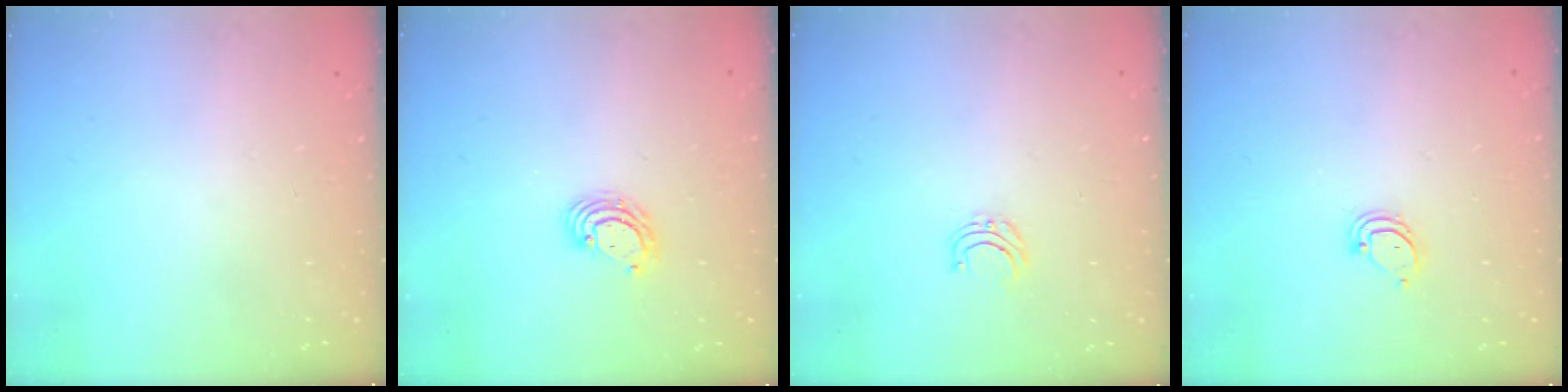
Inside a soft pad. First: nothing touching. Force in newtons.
{"total": 4.6, "press": 4.6, "slide": 0.2}
{"total": 4.0, "press": 4.0, "slide": 0.3}
{"total": 3.4, "press": 3.4, "slide": 0.4}